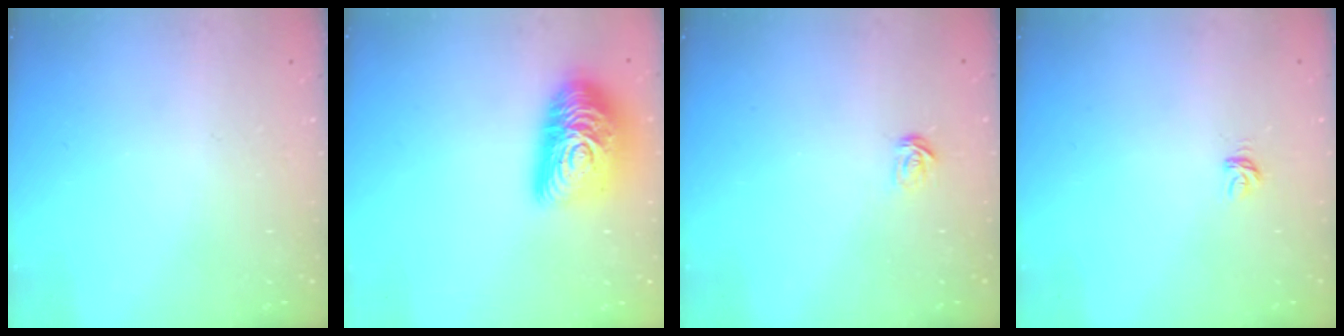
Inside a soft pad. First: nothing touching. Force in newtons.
{"total": 17.2, "press": 17.2, "slide": 0.8}
{"total": 2.1, "press": 2.1, "slide": 0.1}
{"total": 3.1, "press": 3.1, "slide": 0.2}